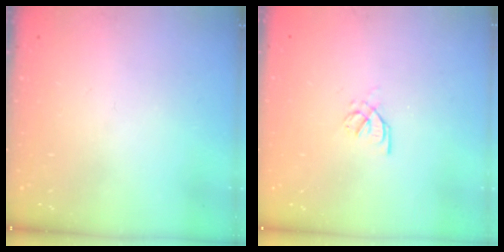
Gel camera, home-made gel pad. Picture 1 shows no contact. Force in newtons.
{"total": 2.6, "press": 2.5, "slide": 0.6}